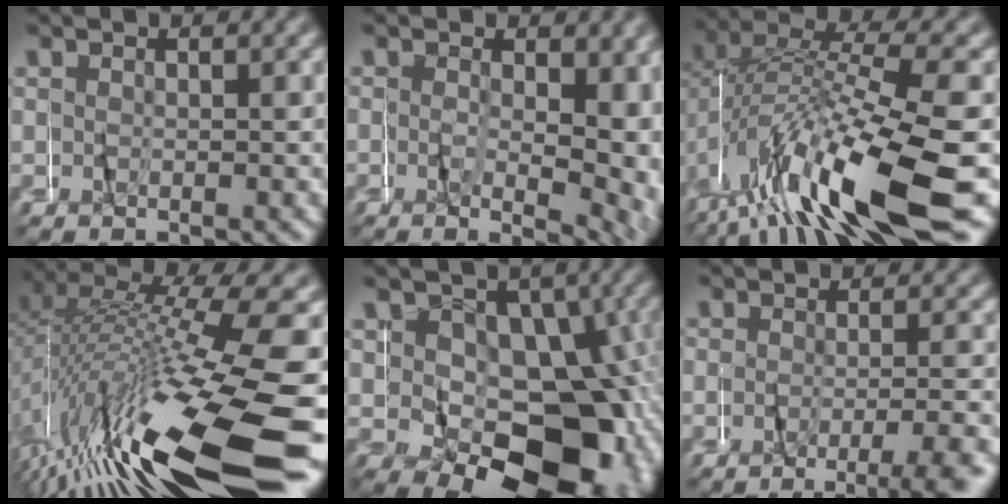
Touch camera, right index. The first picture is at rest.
{"total": 4.2, "force": [-1.4, 1.7, 3.5], "torque": [-0.045, -0.020, -0.017]}
{"total": 10.4, "force": [-3.5, 4.6, 8.7], "torque": [-0.188, -0.019, -0.054]}
{"total": 17.2, "force": [-7.3, 5.7, 14.5], "torque": [-0.239, -0.012, -0.095]}
{"total": 14.7, "force": [-3.2, 10.7, 9.5], "torque": [-0.157, -0.046, -0.037]}
{"total": 3.8, "force": [-3.3, -0.3, 1.8], "torque": [-0.026, -0.007, -0.055]}